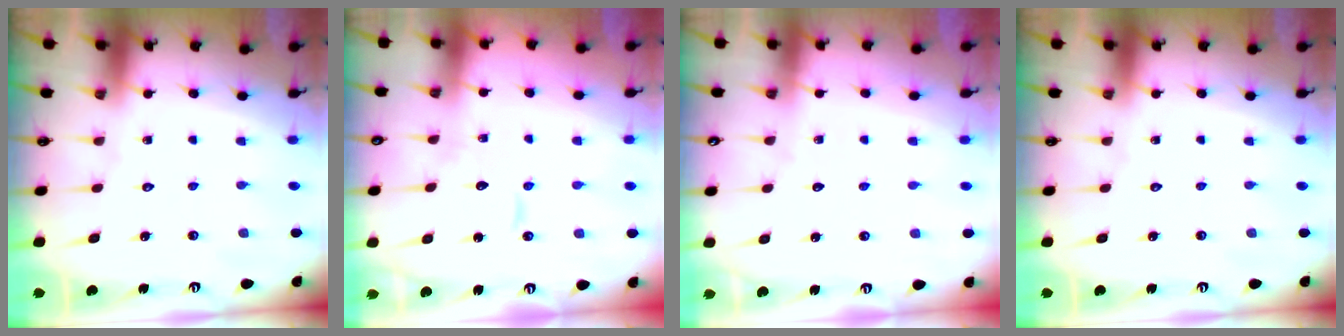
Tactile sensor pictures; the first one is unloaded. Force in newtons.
{"total": 6.1, "press": 6.1, "slide": 0.6}
{"total": 2.1, "press": 2.1, "slide": 0.1}
{"total": 0.0}